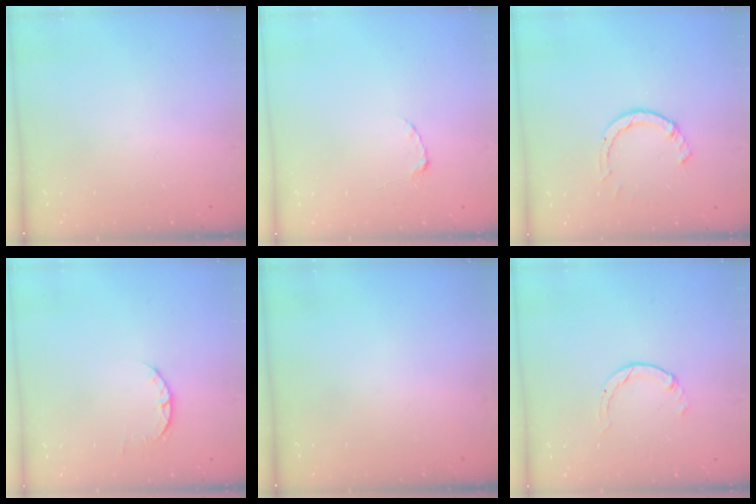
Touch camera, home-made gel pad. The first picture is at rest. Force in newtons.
{"total": 2.2, "press": 2.2, "slide": 0.3}
{"total": 4.2, "press": 4.1, "slide": 0.4}
{"total": 3.2, "press": 3.2, "slide": 0.4}
{"total": 0.0}
{"total": 0.5, "press": 0.5, "slide": 0.1}